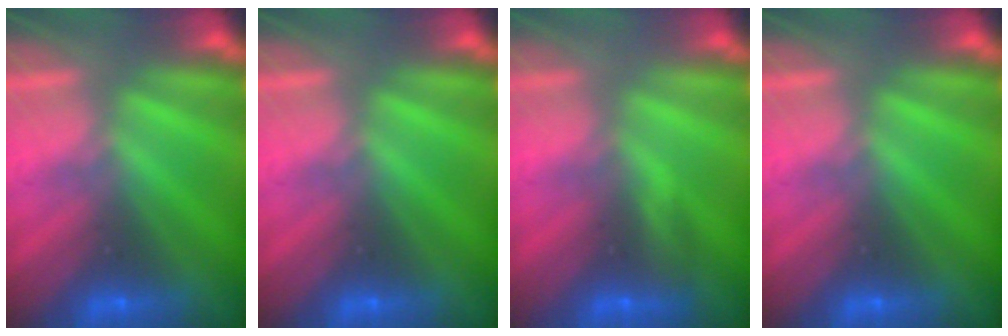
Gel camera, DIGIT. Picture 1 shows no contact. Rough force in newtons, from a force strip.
{"total": 0.0}
{"total": 3.2}
{"total": 0.0}